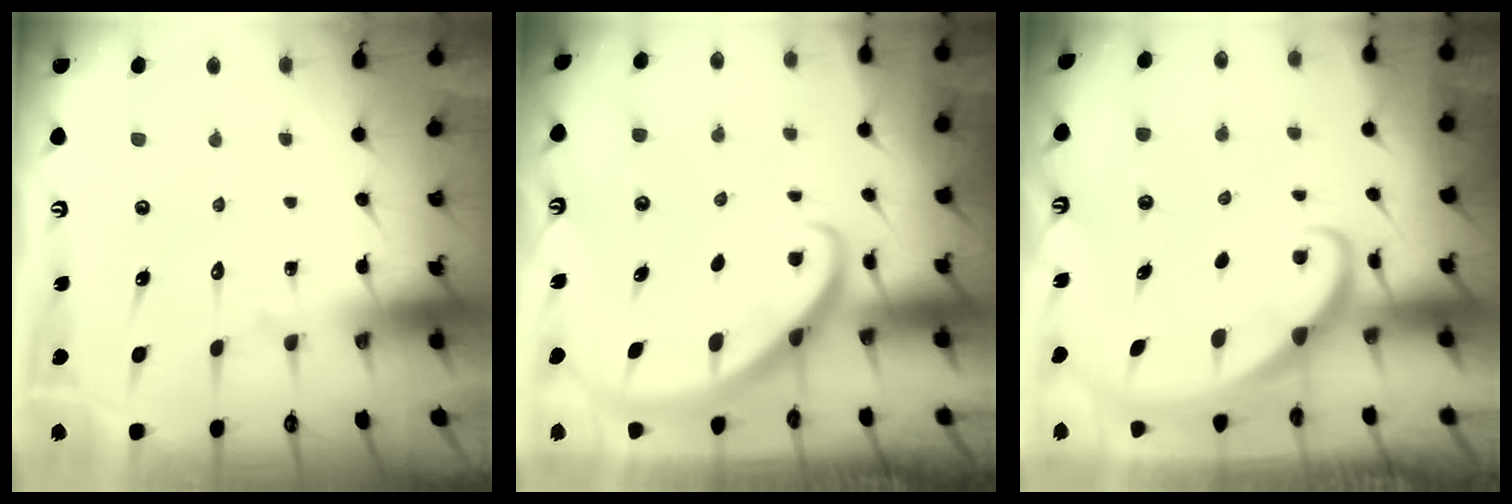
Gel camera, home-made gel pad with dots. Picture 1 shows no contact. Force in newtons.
{"total": 2.9, "press": 2.9, "slide": 0.2}
{"total": 2.3, "press": 2.3, "slide": 0.2}